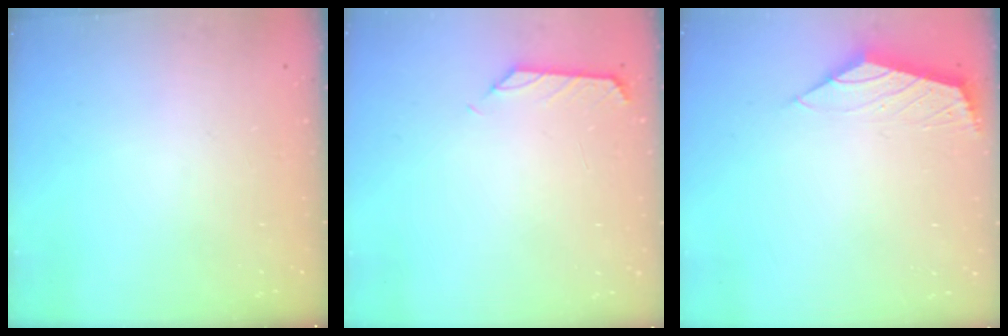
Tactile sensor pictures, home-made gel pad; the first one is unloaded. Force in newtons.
{"total": 0.0}
{"total": 2.1, "press": 2.0, "slide": 0.7}